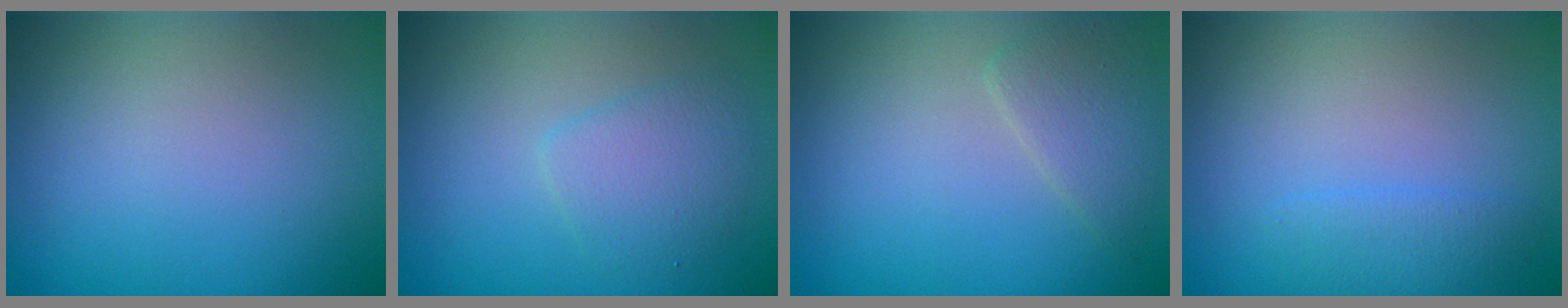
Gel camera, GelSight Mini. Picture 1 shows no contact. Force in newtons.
{"total": 2.7, "press": 2.7, "slide": 0.2}
{"total": 2.5, "press": 2.5, "slide": 0.0}
{"total": 1.6, "press": 1.6, "slide": 0.2}